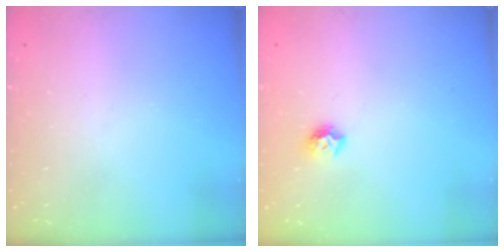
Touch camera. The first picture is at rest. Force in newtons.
{"total": 6.7, "press": 6.7, "slide": 0.8}